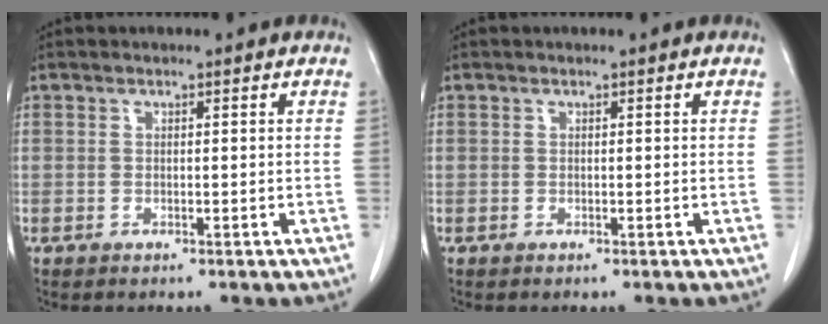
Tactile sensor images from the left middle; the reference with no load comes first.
{"total": 0.0}